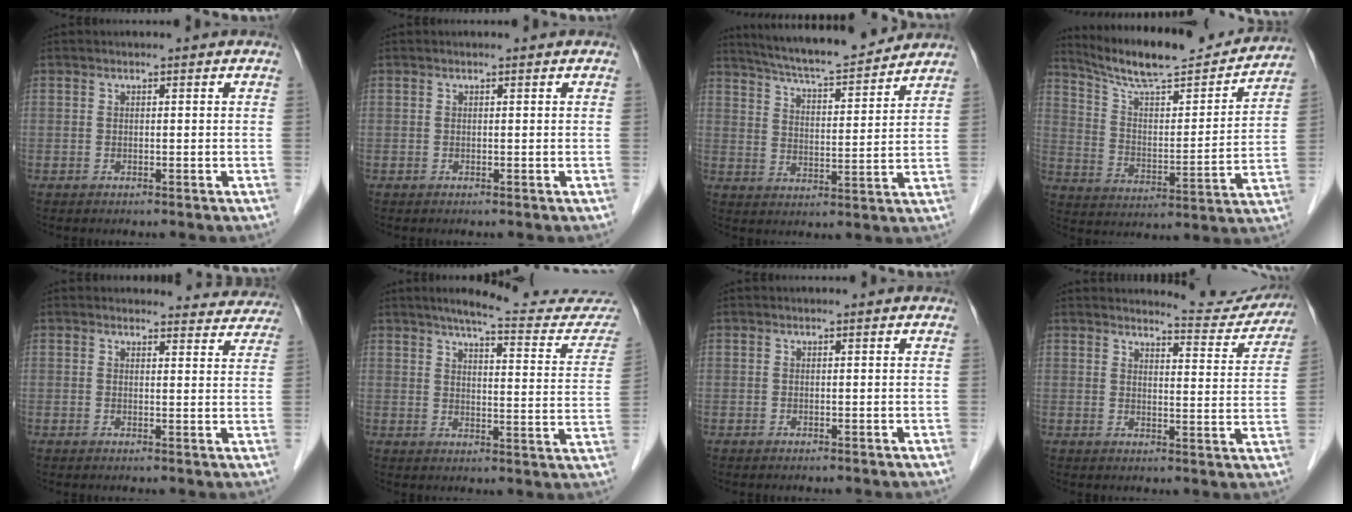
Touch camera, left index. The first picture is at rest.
{"total": 0.0}
{"total": 14.2, "force": [13.0, 1.0, 5.5], "torque": [-0.096, 0.000, 0.199]}
{"total": 19.6, "force": [17.9, 2.4, 7.6], "torque": [-0.124, -0.018, 0.267]}
{"total": 7.0, "force": [6.8, 1.8, -0.2], "torque": [0.032, -0.017, 0.049]}
{"total": 17.1, "force": [15.7, 1.8, 6.4], "torque": [-0.066, -0.048, 0.181]}
{"total": 0.0}
{"total": 7.9, "force": [7.8, 0.9, 0.2], "torque": [0.006, -0.032, 0.085]}